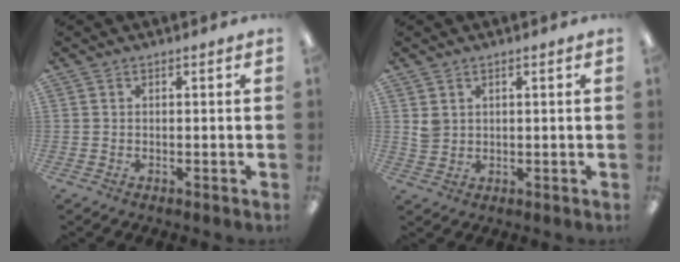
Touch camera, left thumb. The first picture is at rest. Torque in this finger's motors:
{"motor_torque": [0.32, 0.47, 0.56, -0.26, 0.00]}